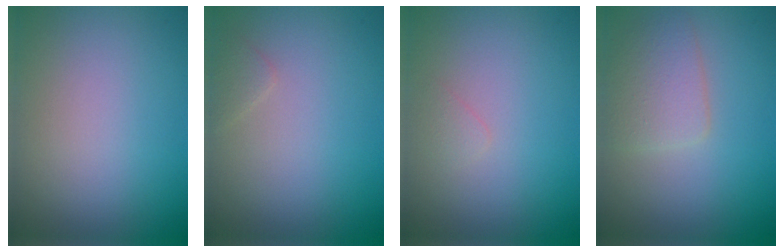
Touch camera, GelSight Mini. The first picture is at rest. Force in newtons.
{"total": 0.8, "press": 0.8, "slide": 0.1}
{"total": 0.6, "press": 0.6, "slide": 0.1}
{"total": 2.9, "press": 2.9, "slide": 0.2}